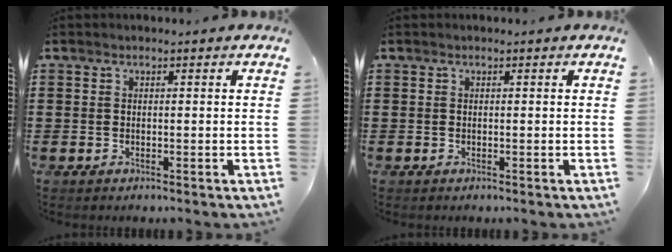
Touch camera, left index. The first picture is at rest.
{"total": 0.0}